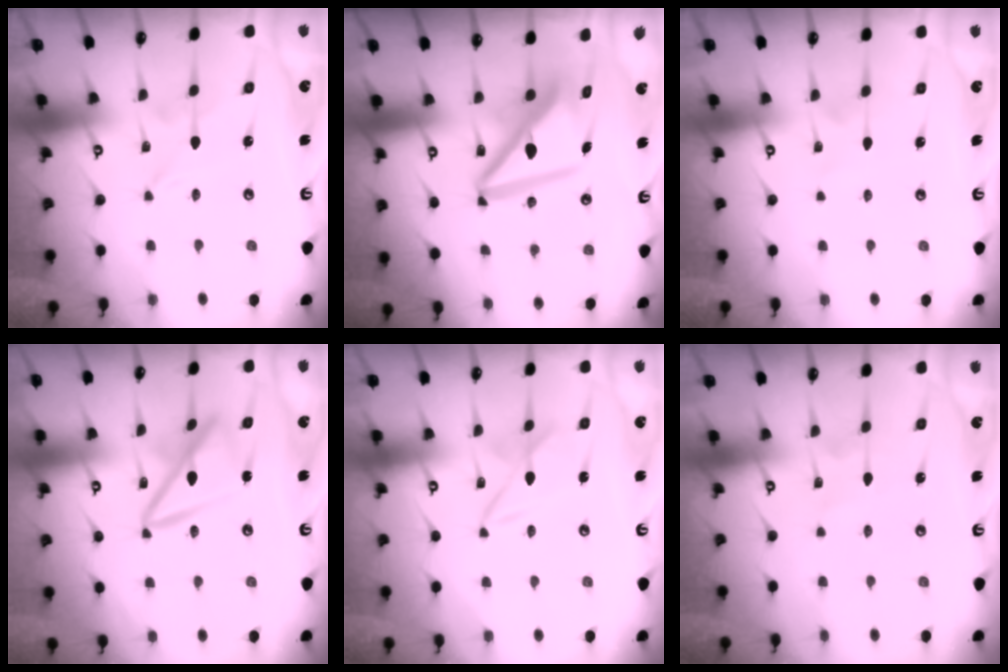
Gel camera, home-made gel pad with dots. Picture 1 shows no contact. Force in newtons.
{"total": 12.1, "press": 12.1, "slide": 1.4}
{"total": 3.7, "press": 3.6, "slide": 0.2}
{"total": 12.3, "press": 12.3, "slide": 1.2}
{"total": 3.5, "press": 3.5, "slide": 0.4}
{"total": 1.5, "press": 1.5, "slide": 0.2}